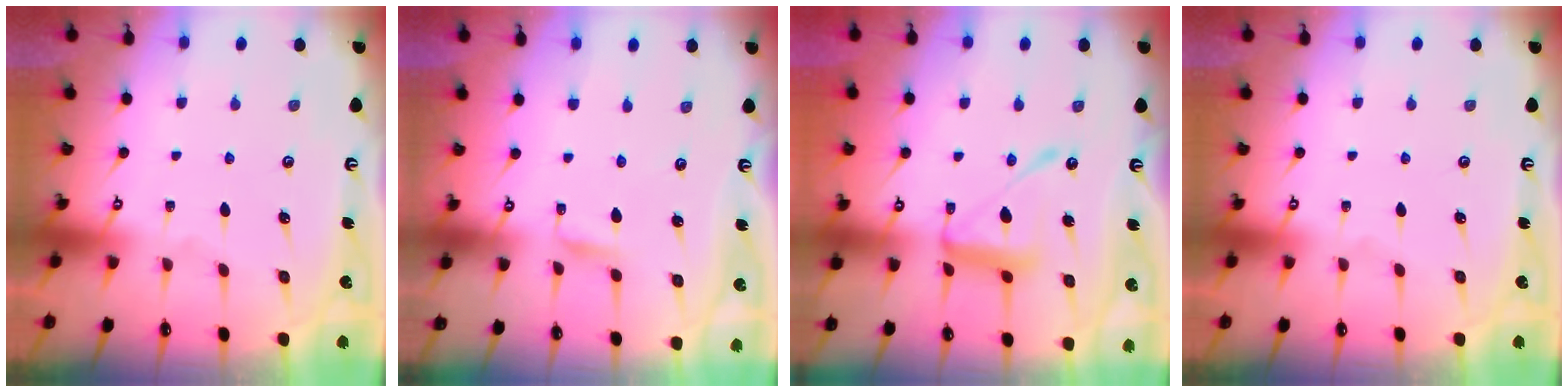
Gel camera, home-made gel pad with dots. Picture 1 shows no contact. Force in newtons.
{"total": 1.8, "press": 1.8, "slide": 0.3}
{"total": 15.6, "press": 15.6, "slide": 1.3}
{"total": 0.0}